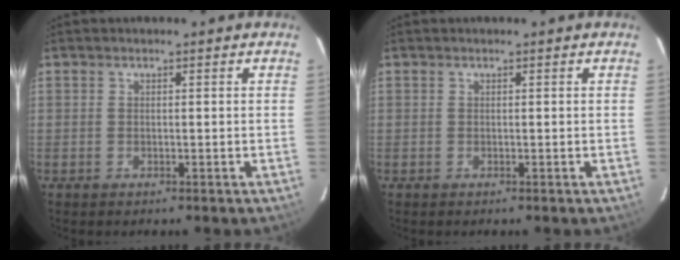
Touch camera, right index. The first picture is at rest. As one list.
[{"total": 0.0}]